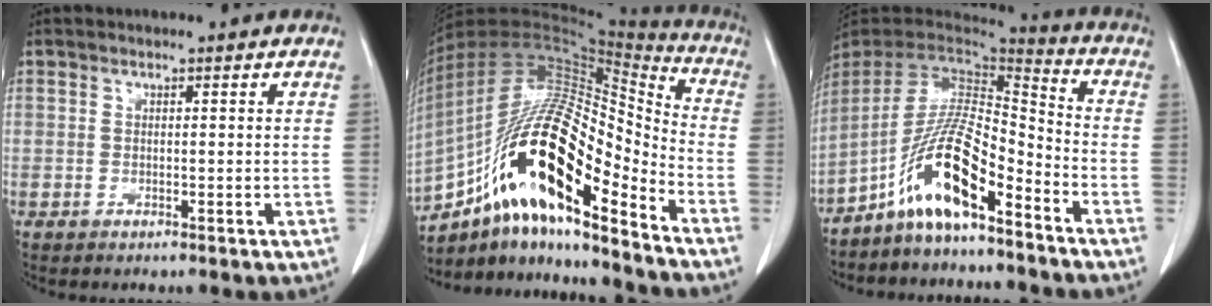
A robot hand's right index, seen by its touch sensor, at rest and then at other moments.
{"total": 23.8, "force": [-13.0, 5.3, 19.1], "torque": [-0.365, 0.003, -0.229]}
{"total": 12.6, "force": [-7.7, 2.2, 9.7], "torque": [-0.188, 0.011, -0.141]}